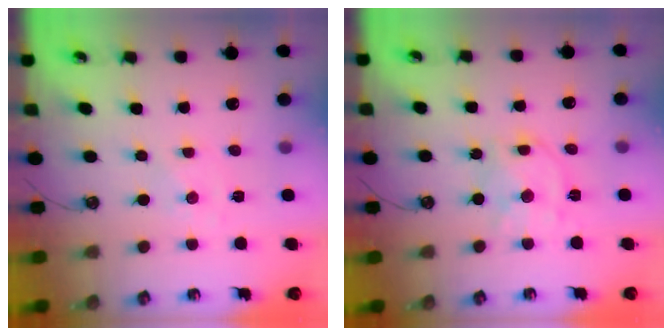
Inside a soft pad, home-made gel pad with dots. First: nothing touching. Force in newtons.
{"total": 12.6, "press": 12.5, "slide": 0.9}